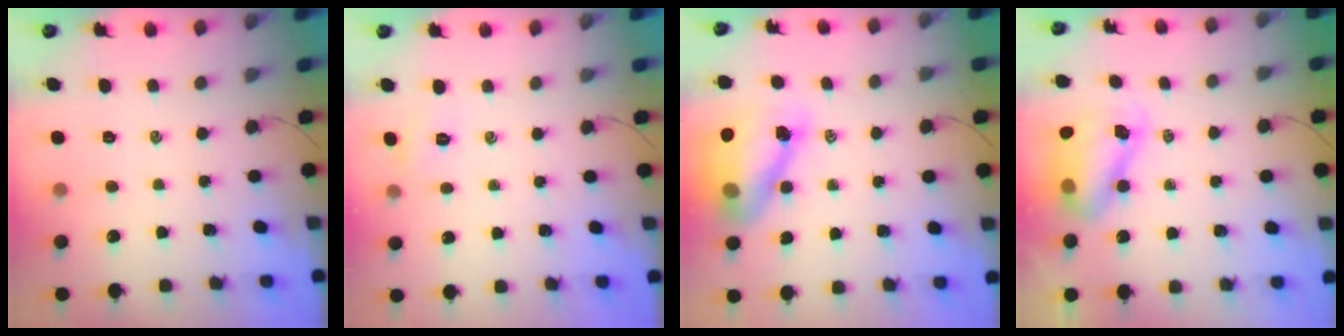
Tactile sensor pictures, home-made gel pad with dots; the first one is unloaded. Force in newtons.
{"total": 2.1, "press": 2.0, "slide": 0.6}
{"total": 13.6, "press": 13.0, "slide": 3.9}
{"total": 8.9, "press": 8.6, "slide": 2.2}